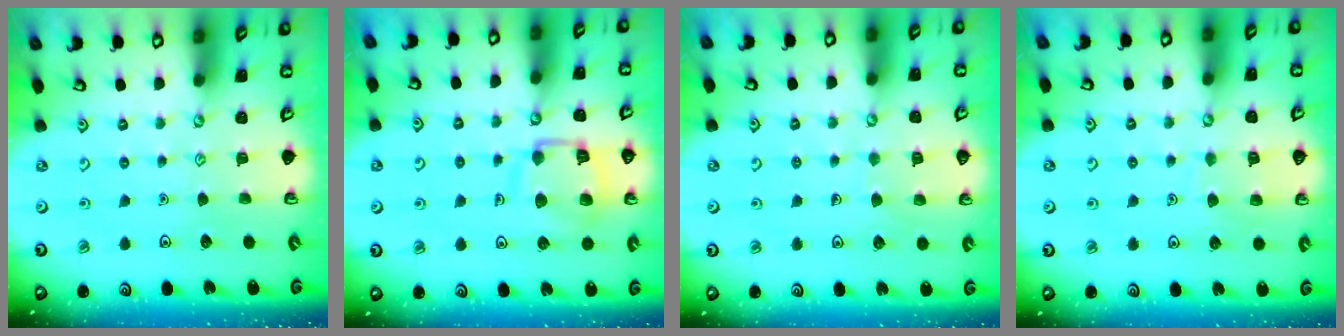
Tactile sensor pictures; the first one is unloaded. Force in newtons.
{"total": 13.1, "press": 13.0, "slide": 1.5}
{"total": 4.6, "press": 4.6, "slide": 0.4}
{"total": 6.1, "press": 6.1, "slide": 0.4}